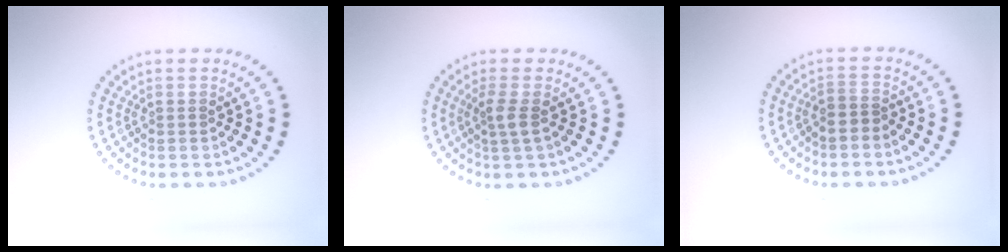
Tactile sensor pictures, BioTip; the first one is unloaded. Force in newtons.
{"total": 1.8, "press": 1.5, "slide": 1.0}
{"total": 1.3, "press": 1.1, "slide": 0.7}